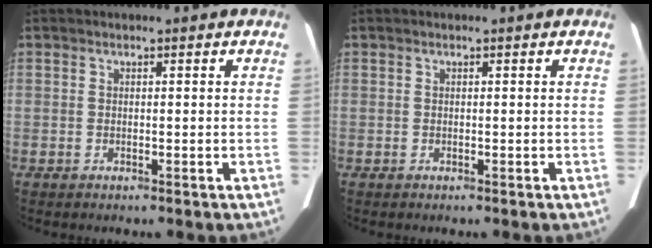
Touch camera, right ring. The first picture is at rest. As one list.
[{"total": 0.0}]